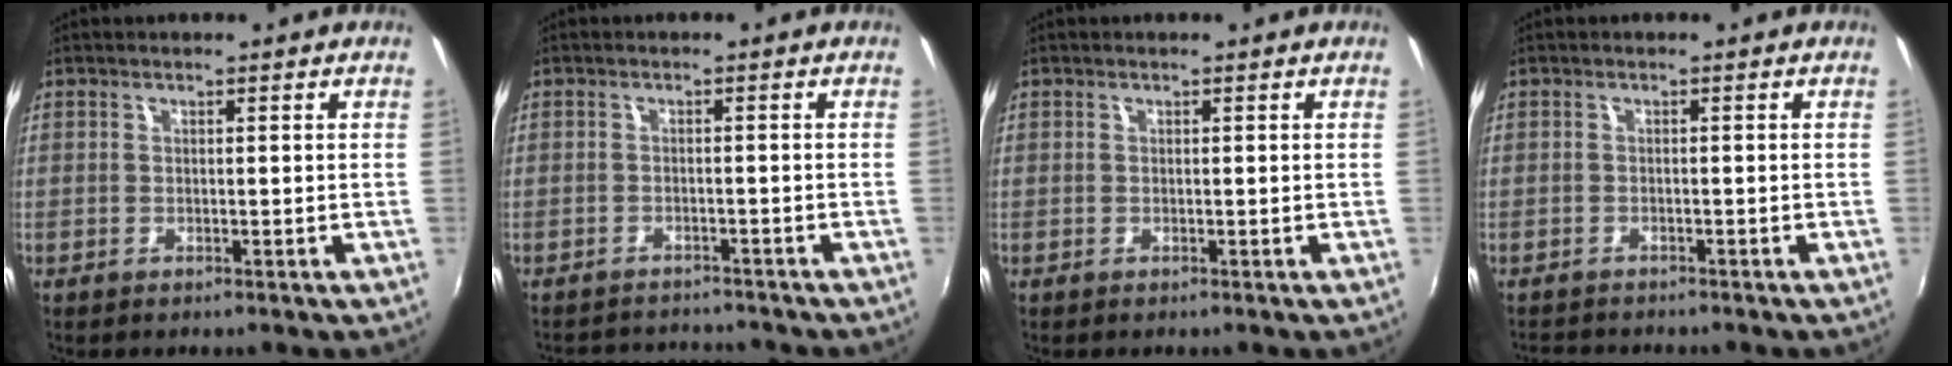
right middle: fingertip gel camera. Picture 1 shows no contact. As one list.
[{"total": 6.6, "force": [-6.3, 1.4, 1.2], "torque": [-0.036, 0.002, -0.090]}, {"total": 0.0}, {"total": 3.2, "force": [-3.1, 0.5, 0.8], "torque": [-0.026, -0.012, -0.053]}]